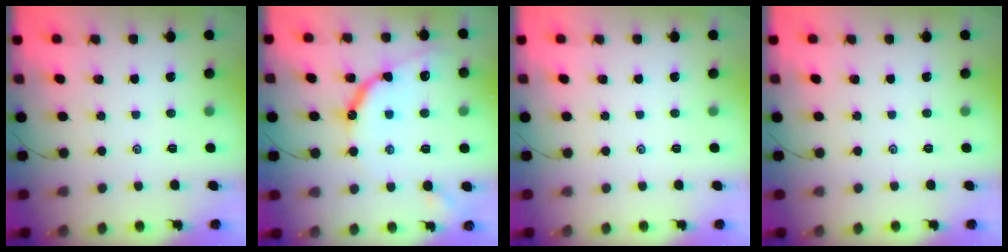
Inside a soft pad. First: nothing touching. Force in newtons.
{"total": 11.1, "press": 11.1, "slide": 0.8}
{"total": 0.0}
{"total": 0.0}